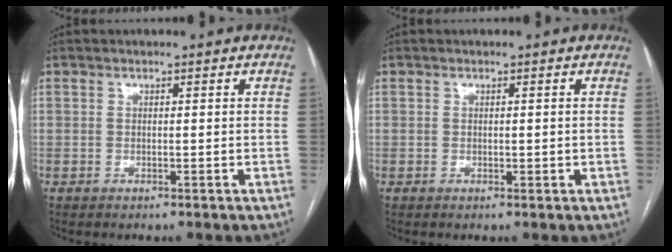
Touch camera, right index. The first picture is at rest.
{"total": 0.8, "force": [0.1, 0.5, 0.6], "torque": [-0.008, -0.002, 0.003]}